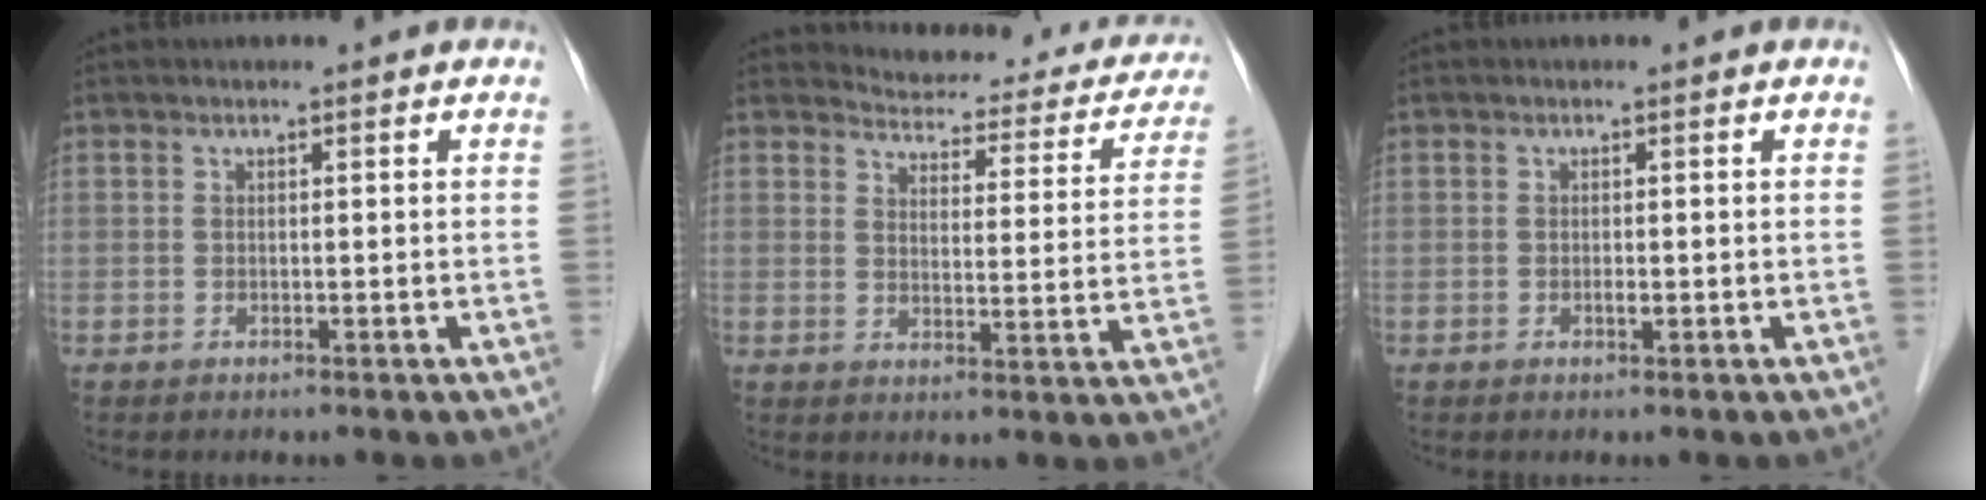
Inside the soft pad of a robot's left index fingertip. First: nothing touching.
{"total": 16.9, "force": [15.8, 4.9, 3.5], "torque": [-0.017, -0.036, 0.164]}
{"total": 0.6, "force": [-0.3, 0.2, 0.5], "torque": [-0.009, -0.004, -0.005]}